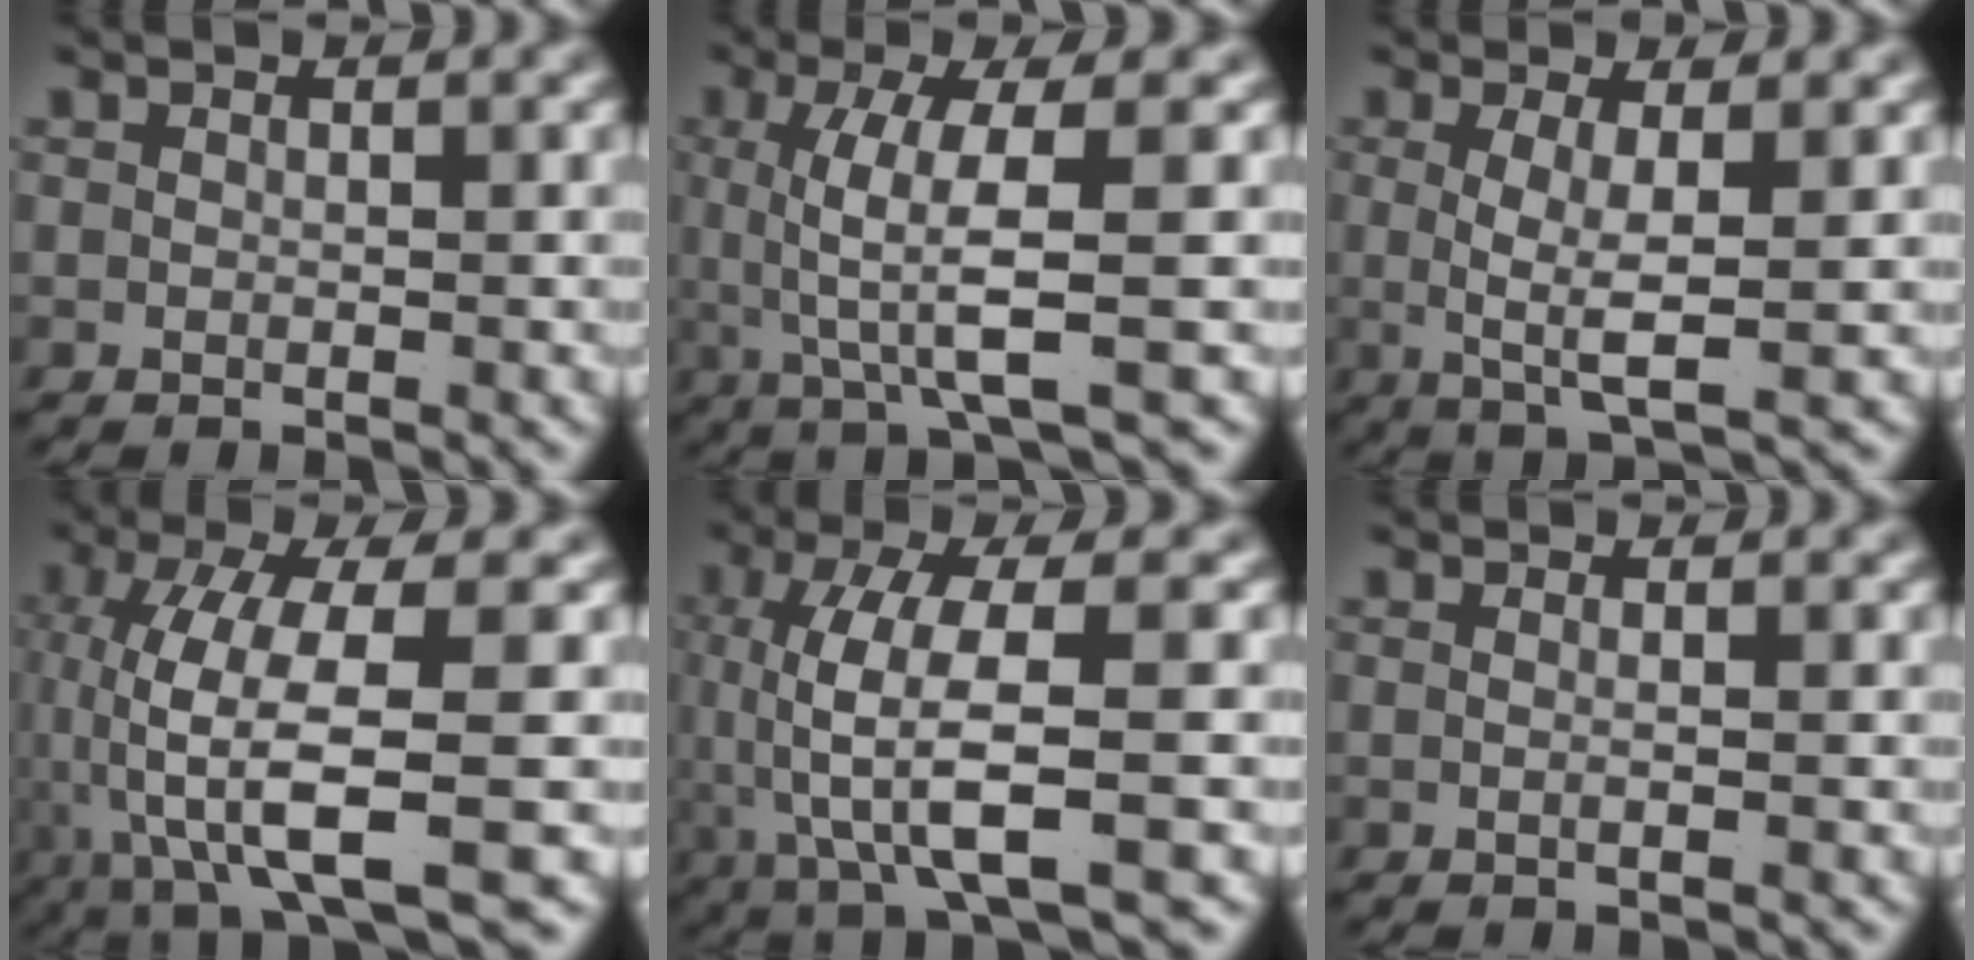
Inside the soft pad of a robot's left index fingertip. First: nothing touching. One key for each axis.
{"total": 6.2, "fx": -0.4, "fy": 1.0, "fz": 6.1, "tx": -0.111, "ty": -0.011, "tz": 0.004}
{"total": 4.4, "fx": -0.1, "fy": 0.8, "fz": 4.3, "tx": -0.081, "ty": -0.021, "tz": 0.011}
{"total": 9.8, "fx": -2.6, "fy": 4.3, "fz": 8.4, "tx": -0.187, "ty": -0.054, "tz": -0.013}
{"total": 8.1, "fx": -0.5, "fy": 2.9, "fz": 7.5, "tx": -0.157, "ty": -0.022, "tz": 0.006}
{"total": 1.0, "fx": -0.3, "fy": -0.6, "fz": 0.7, "tx": -0.015, "ty": -0.005, "tz": -0.003}